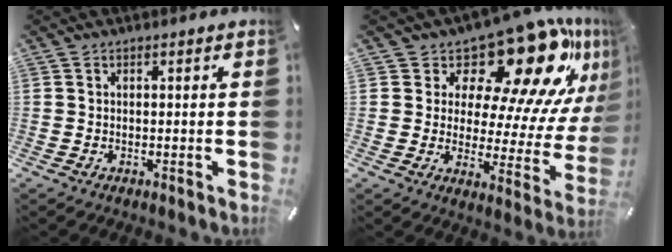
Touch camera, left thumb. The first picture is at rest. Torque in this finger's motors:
{"motor_torque": [2.63, 2.15, 0.41, -0.28, 0.06]}